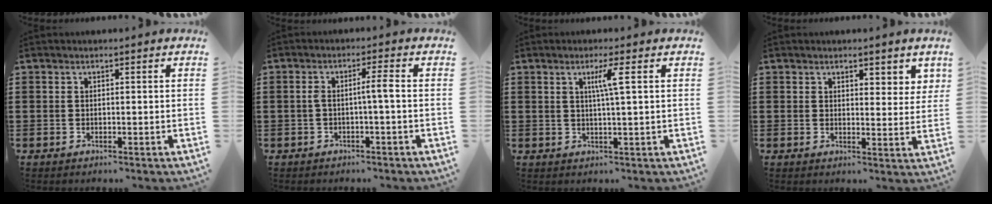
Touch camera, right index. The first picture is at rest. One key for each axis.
{"total": 3.0, "fx": -0.4, "fy": 0.1, "fz": 3.0, "tx": -0.056, "ty": 0.001, "tz": -0.011}
{"total": 3.5, "fx": 1.0, "fy": -0.3, "fz": 3.3, "tx": -0.066, "ty": -0.004, "tz": 0.013}
{"total": 2.9, "fx": 2.5, "fy": 1.3, "fz": 0.6, "tx": -0.011, "ty": 0.004, "tz": 0.045}